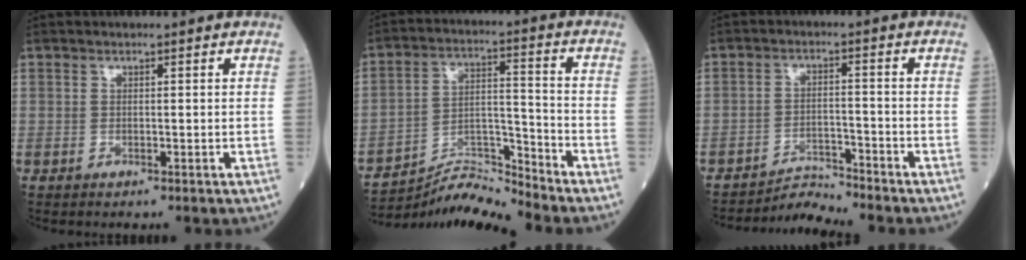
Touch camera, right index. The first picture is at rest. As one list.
[{"total": 8.6, "force": [-8.5, -1.6, -0.1], "torque": [-0.004, 0.032, -0.153]}, {"total": 4.3, "force": [-4.0, -0.9, -1.1], "torque": [0.017, -0.007, -0.066]}]